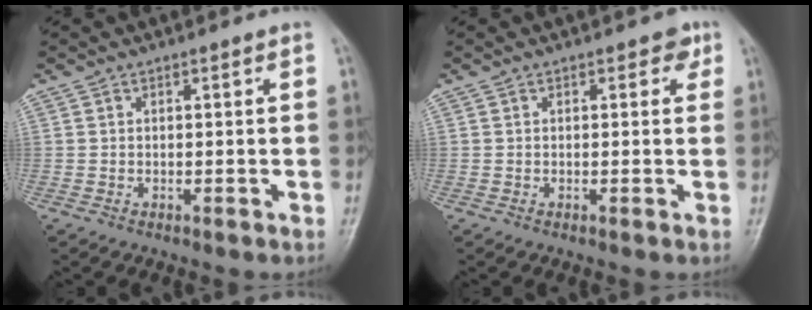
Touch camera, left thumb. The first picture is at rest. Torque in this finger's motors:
{"motor_torque": [0.17, 0.08, 0.24, -0.15, 0.00]}